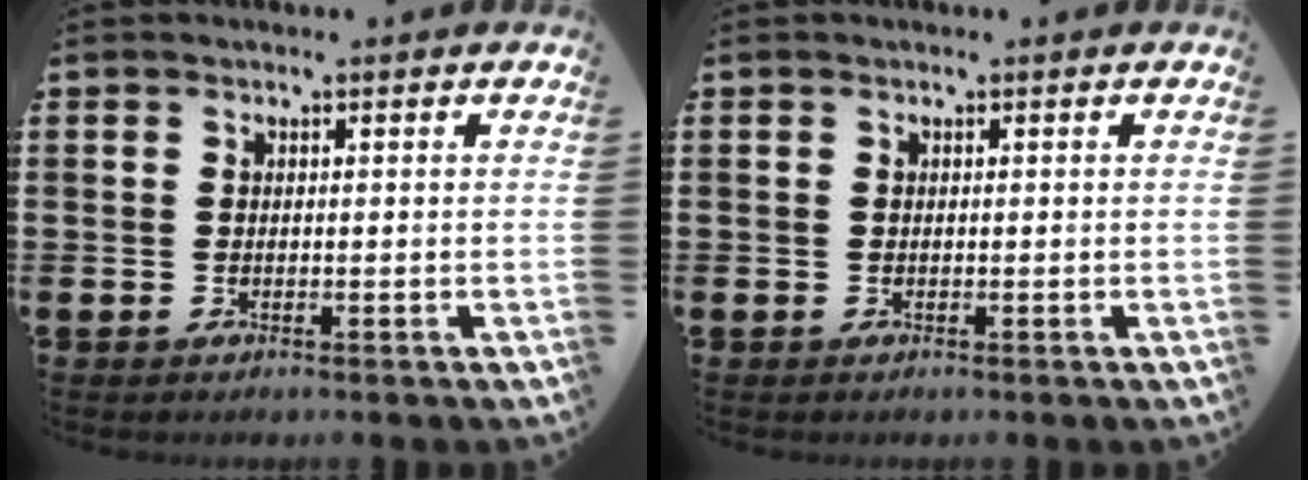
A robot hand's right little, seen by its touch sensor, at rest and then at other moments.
{"total": 0.0}